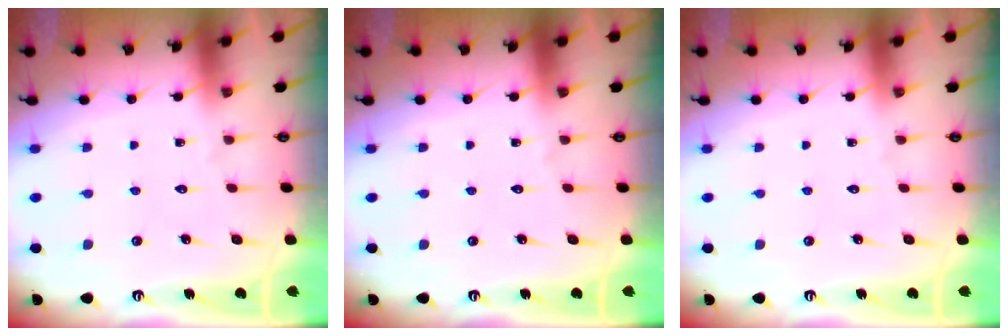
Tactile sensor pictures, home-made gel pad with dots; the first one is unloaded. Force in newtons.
{"total": 0.0}
{"total": 0.0}